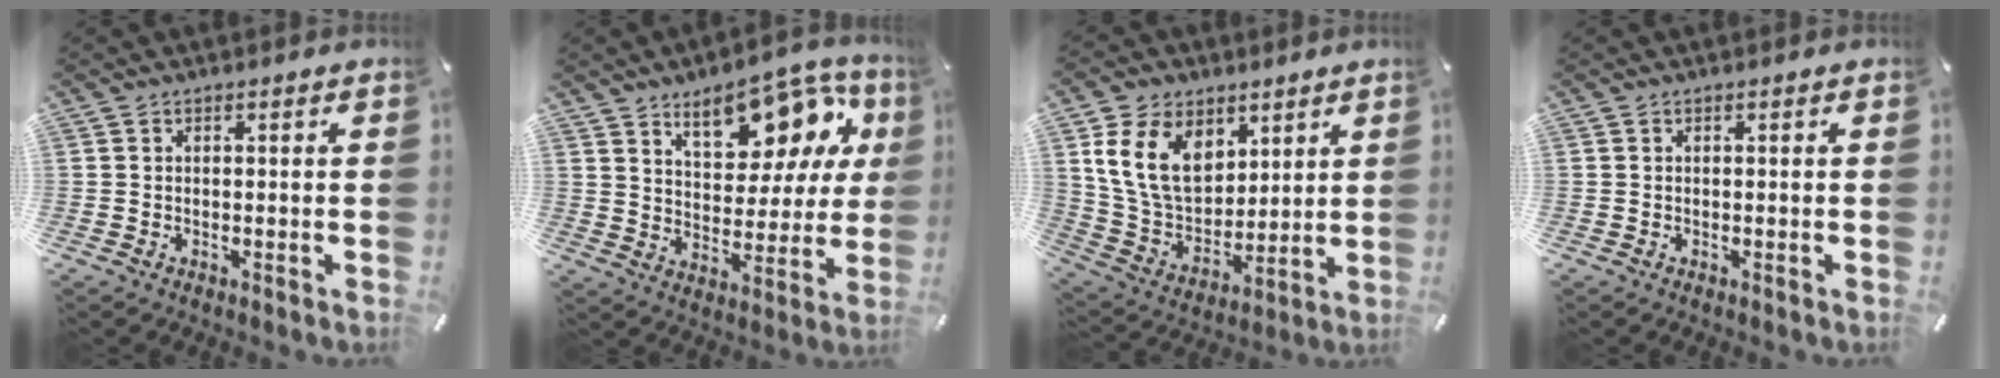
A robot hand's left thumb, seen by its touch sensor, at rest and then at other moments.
{"total": 16.4, "force": [10.5, 8.6, 9.2], "torque": [-0.130, -0.063, 0.182]}
{"total": 15.3, "force": [6.3, 11.3, 8.2], "torque": [-0.177, -0.017, 0.119]}
{"total": 0.0}